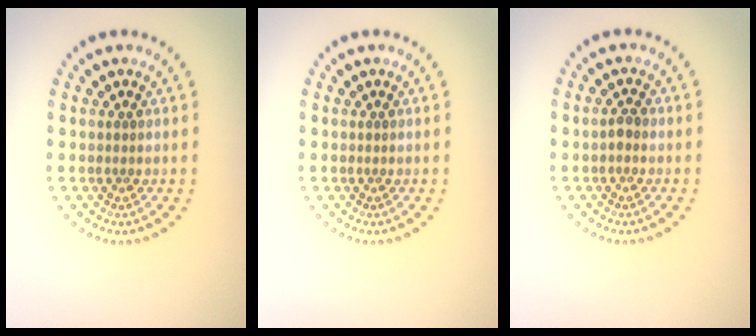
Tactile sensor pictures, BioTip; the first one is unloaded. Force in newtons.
{"total": 0.0}
{"total": 0.8, "press": 0.8, "slide": 0.2}